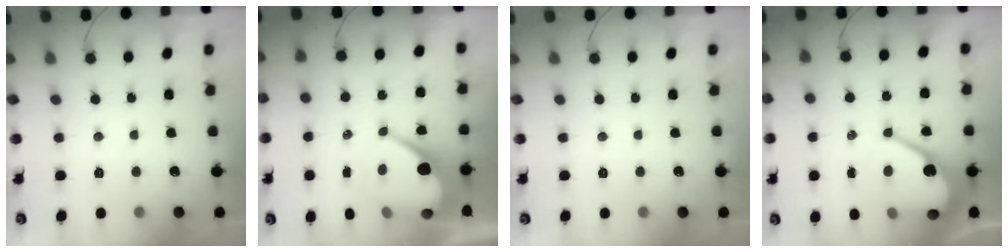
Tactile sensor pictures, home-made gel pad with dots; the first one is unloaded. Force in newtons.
{"total": 10.9, "press": 10.9, "slide": 0.9}
{"total": 0.0}
{"total": 11.7, "press": 11.7, "slide": 1.2}